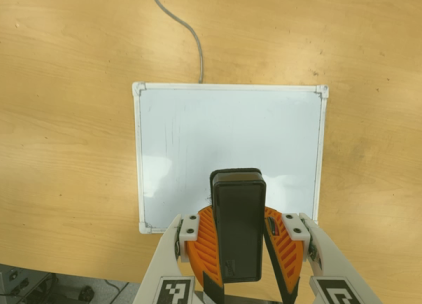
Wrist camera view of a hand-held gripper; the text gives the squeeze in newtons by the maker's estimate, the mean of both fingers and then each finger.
{"total": 9.6, "left": 9.8, "right": 9.5}